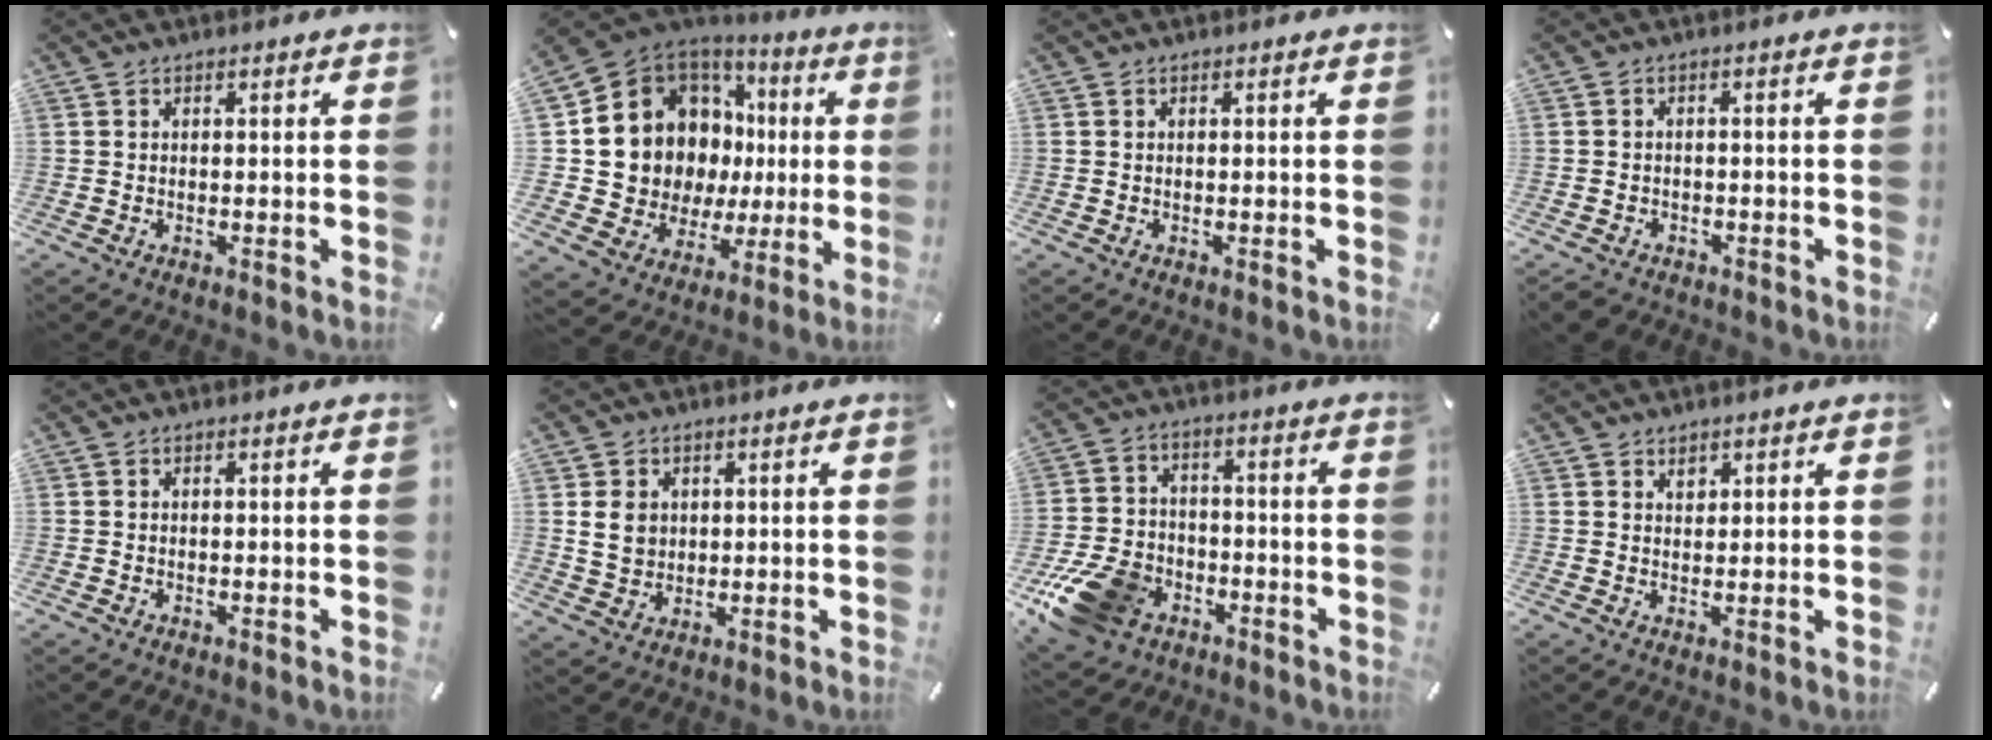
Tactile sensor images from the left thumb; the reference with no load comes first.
{"total": 12.3, "force": [3.6, 11.0, 4.3], "torque": [-0.081, -0.069, 0.091]}
{"total": 0.0}
{"total": 2.4, "force": [-1.8, 1.5, 0.6], "torque": [-0.018, 0.010, -0.040]}
{"total": 0.0}
{"total": 5.8, "force": [1.2, 5.1, 2.4], "torque": [-0.048, 0.001, 0.020]}
{"total": 14.4, "force": [-7.1, 10.3, 7.1], "torque": [-0.140, 0.045, -0.124]}
{"total": 1.7, "force": [1.2, 1.2, 0.4], "torque": [0.007, -0.006, 0.018]}